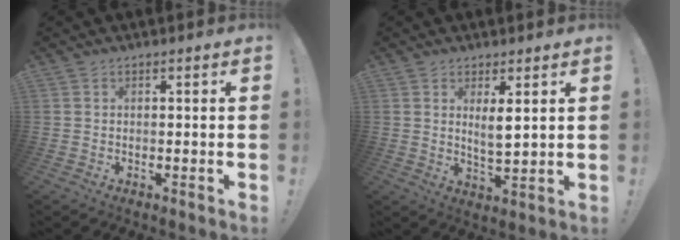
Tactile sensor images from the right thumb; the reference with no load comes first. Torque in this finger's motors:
{"motor_torque": [-0.12, 0.19, -0.16, 0.27, 0.01]}